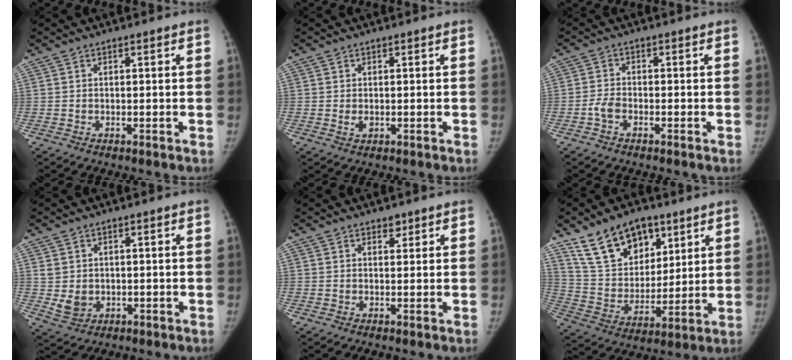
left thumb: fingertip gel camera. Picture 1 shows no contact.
{"total": 1.3, "force": [-0.1, 1.0, 0.8], "torque": [-0.010, -0.001, 0.001]}
{"total": 2.5, "force": [-1.4, 1.5, 1.6], "torque": [-0.033, 0.010, -0.029]}
{"total": 4.2, "force": [-0.1, 3.7, 2.0], "torque": [-0.025, -0.001, 0.013]}
{"total": 1.4, "force": [1.0, 0.9, 0.4], "torque": [0.007, -0.006, 0.013]}
{"total": 17.2, "force": [10.8, 10.5, 8.4], "torque": [-0.099, -0.042, 0.203]}